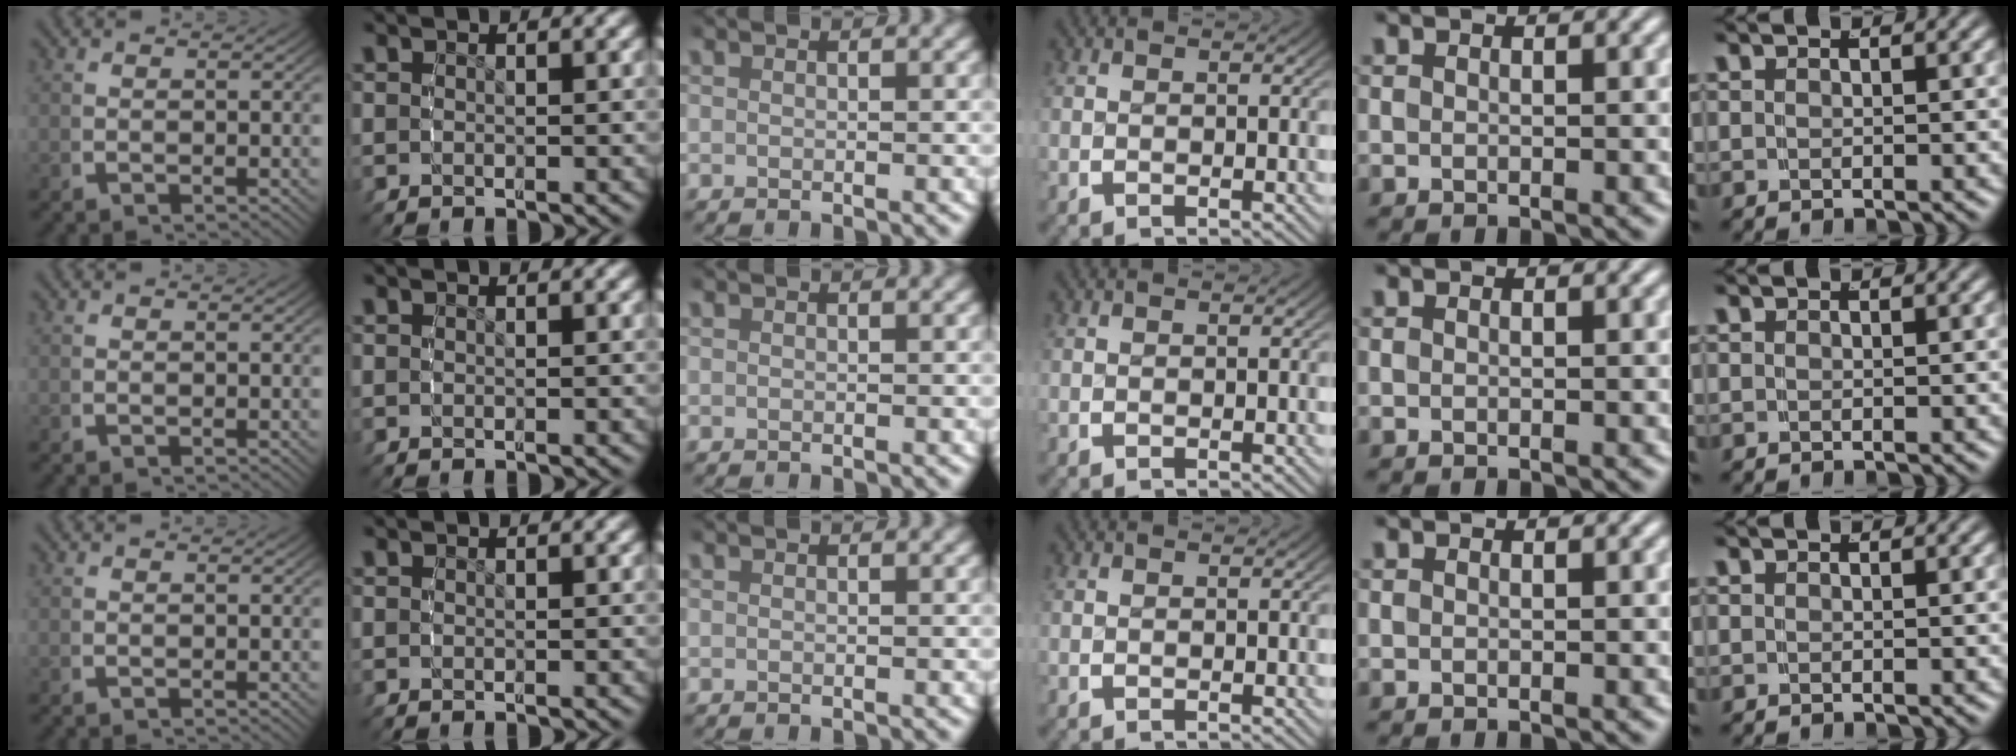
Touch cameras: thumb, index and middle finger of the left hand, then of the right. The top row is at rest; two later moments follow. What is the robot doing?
{"motion": "reach", "object": "shorts"}